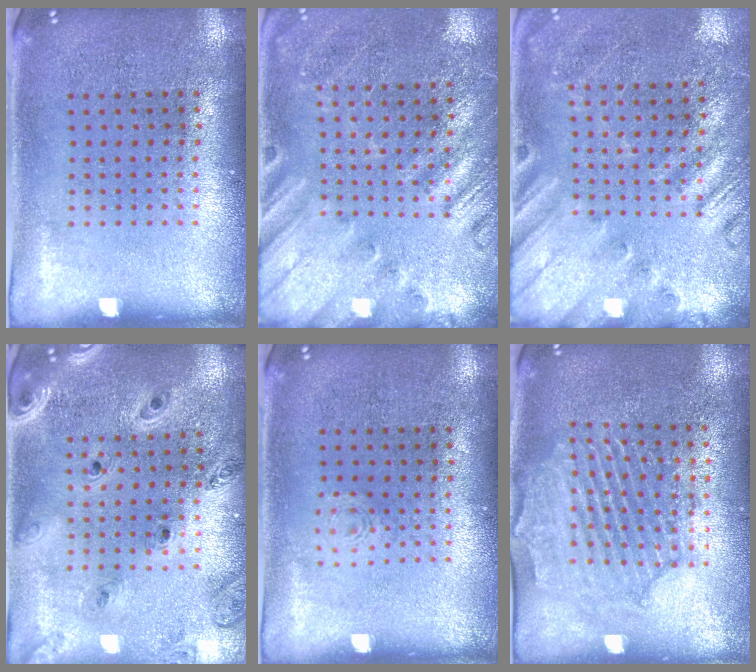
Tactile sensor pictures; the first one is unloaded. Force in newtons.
{"total": 2.3, "press": 2.0, "slide": 1.0}
{"total": 2.2, "press": 1.8, "slide": 1.2}
{"total": 1.4, "press": 1.3, "slide": 0.2}
{"total": 0.6, "press": 0.6, "slide": 0.1}
{"total": 2.0, "press": 1.9, "slide": 0.5}